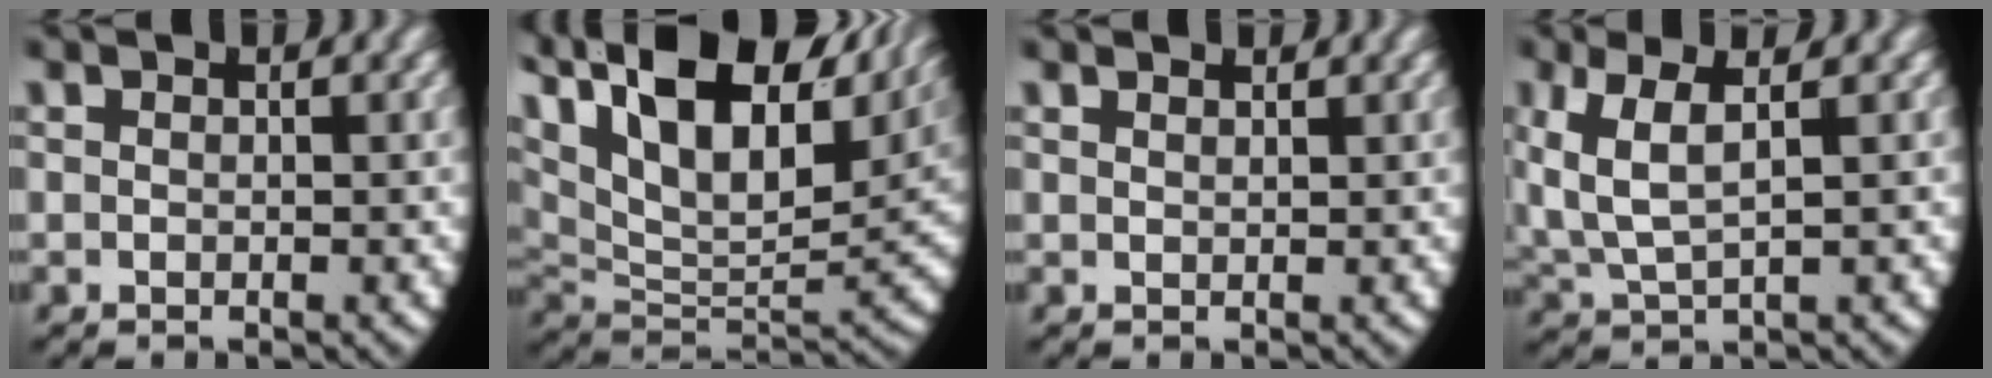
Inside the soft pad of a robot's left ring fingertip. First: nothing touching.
{"total": 16.8, "force": [7.5, 9.5, 11.6], "torque": [-0.213, 0.005, 0.112]}
{"total": 1.1, "force": [0.9, -0.5, 0.1], "torque": [0.002, -0.007, 0.022]}
{"total": 5.0, "force": [0.9, 3.2, 3.8], "torque": [-0.098, -0.013, 0.027]}